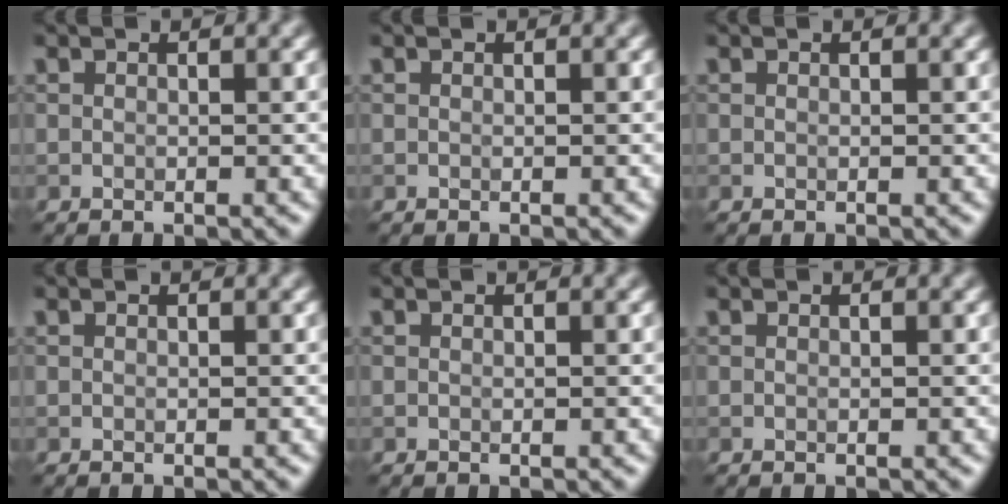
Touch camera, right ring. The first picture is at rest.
{"total": 0.0}
{"total": 0.0}
{"total": 0.0}
{"total": 0.0}
{"total": 0.0}